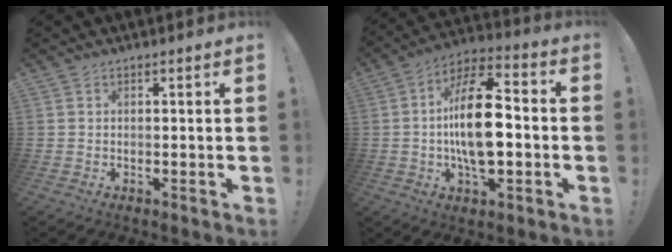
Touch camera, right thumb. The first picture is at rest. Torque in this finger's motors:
{"motor_torque": [2.26, 2.72, 2.06, -0.48, 0.68]}